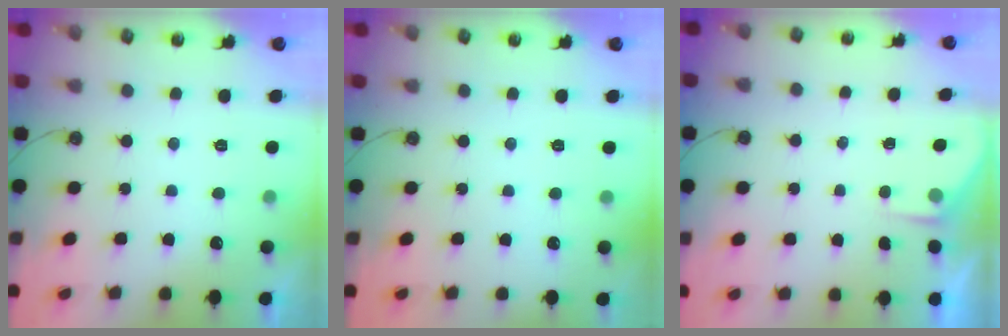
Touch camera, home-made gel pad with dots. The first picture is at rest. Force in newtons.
{"total": 2.2, "press": 2.1, "slide": 0.3}
{"total": 1.6, "press": 1.6, "slide": 0.3}